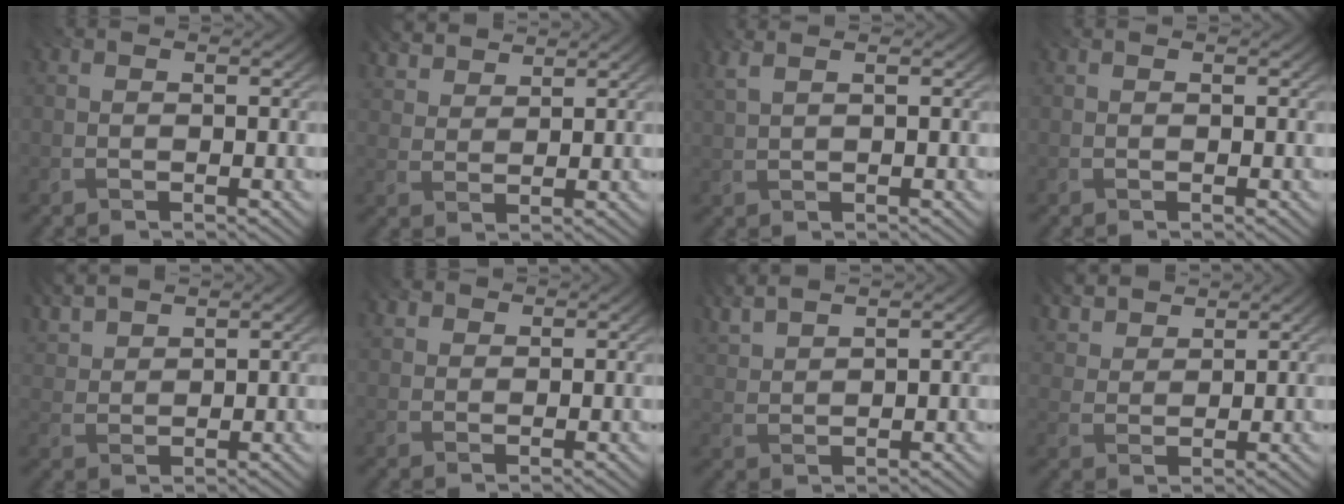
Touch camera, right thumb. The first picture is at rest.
{"total": 4.3, "force": [3.9, 1.3, 1.5], "torque": [-0.040, -0.001, 0.081]}
{"total": 2.7, "force": [1.6, 0.6, 2.0], "torque": [-0.029, 0.016, 0.007]}
{"total": 0.0}
{"total": 5.0, "force": [4.3, 1.3, 2.0], "torque": [-0.051, -0.002, 0.092]}
{"total": 1.9, "force": [1.3, 1.3, 0.6], "torque": [-0.019, 0.001, 0.029]}
{"total": 4.9, "force": [4.2, 0.8, 2.4], "torque": [-0.051, 0.009, 0.071]}
{"total": 5.1, "force": [4.5, 1.5, 1.9], "torque": [-0.056, 0.005, 0.089]}